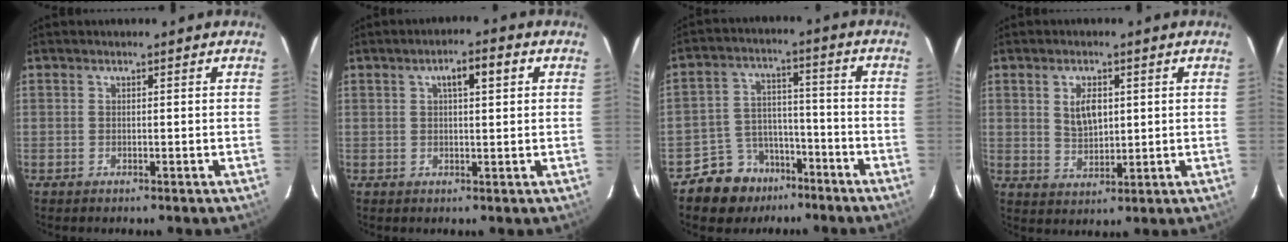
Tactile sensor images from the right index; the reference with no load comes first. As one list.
[{"total": 4.4, "force": [1.4, 1.2, 4.0], "torque": [-0.061, 0.016, 0.025]}, {"total": 9.4, "force": [-6.9, 6.3, 1.1], "torque": [-0.034, 0.040, -0.102]}, {"total": 5.6, "force": [1.6, 3.2, 4.3], "torque": [-0.076, 0.001, 0.036]}]